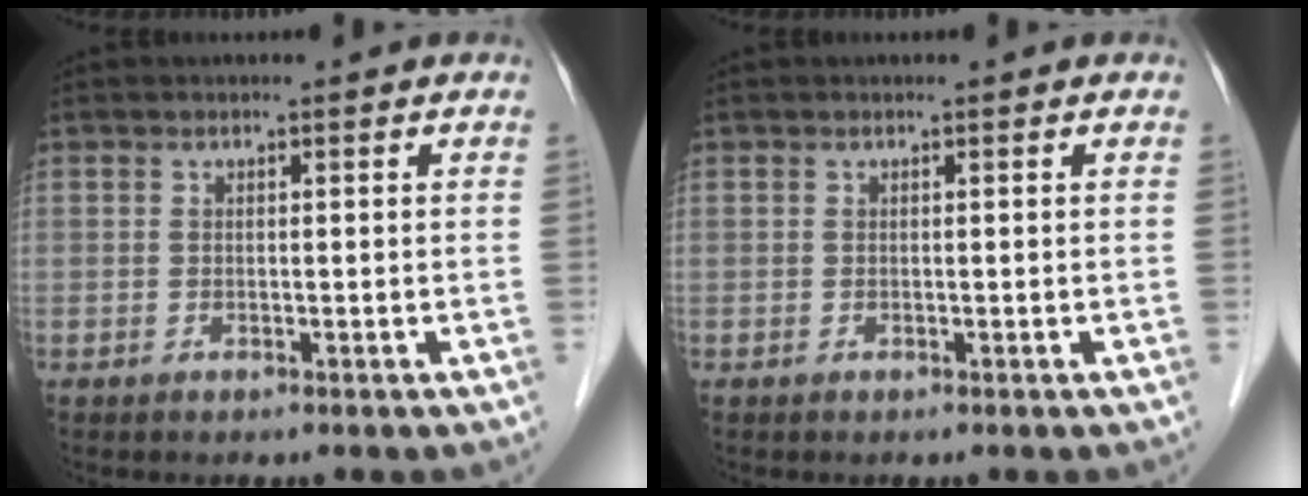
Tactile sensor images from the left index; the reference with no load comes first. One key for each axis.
{"total": 0.0}